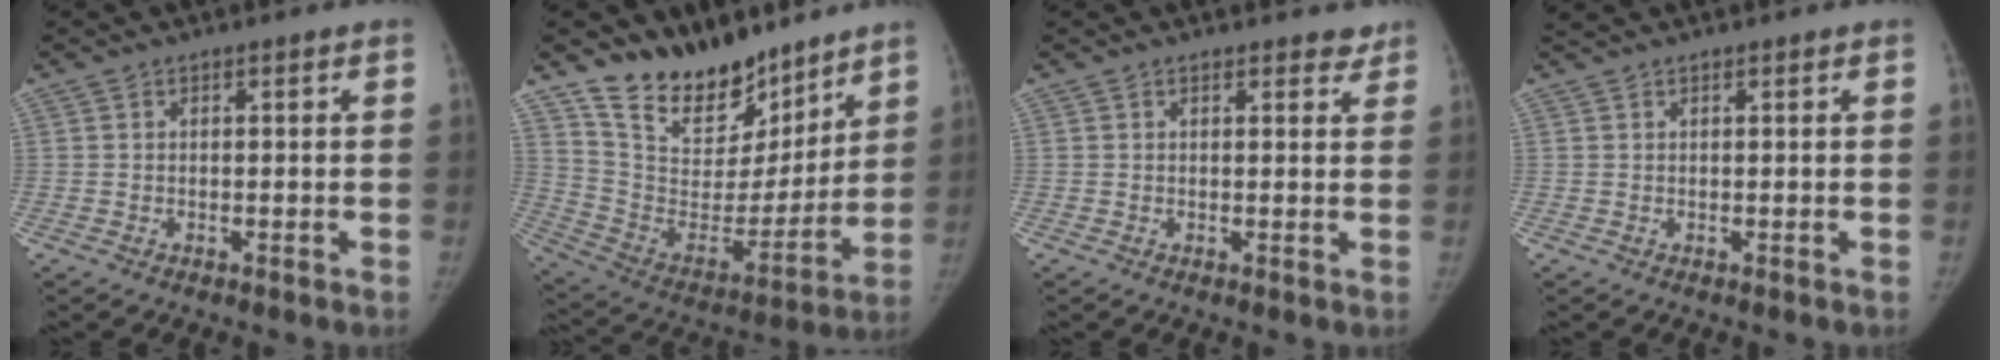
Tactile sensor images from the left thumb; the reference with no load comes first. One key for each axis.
{"total": 18.6, "fx": 15.1, "fy": 9.4, "fz": 5.5, "tx": -0.038, "ty": -0.102, "tz": 0.269}
{"total": 2.8, "fx": 2.4, "fy": 1.3, "fz": 0.8, "tx": 0.015, "ty": -0.010, "tz": 0.021}
{"total": 1.6, "fx": 1.3, "fy": 0.3, "fz": 0.9, "tx": -0.016, "ty": 0.020, "tz": 0.023}